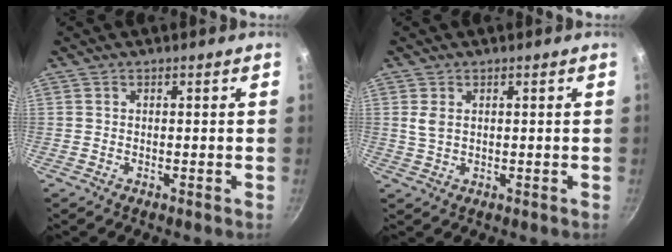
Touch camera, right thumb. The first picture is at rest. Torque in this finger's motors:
{"motor_torque": [0.15, 0.71, 0.39, -0.03, 0.03]}